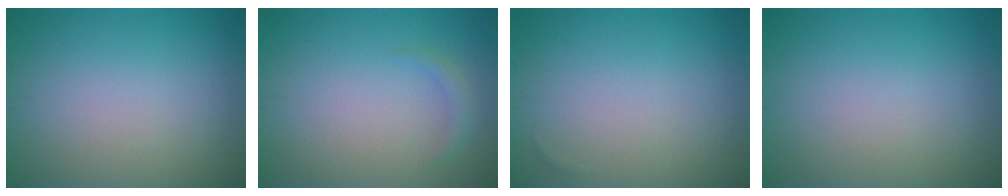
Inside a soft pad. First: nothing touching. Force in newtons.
{"total": 1.1, "press": 1.1, "slide": 0.0}
{"total": 0.0}
{"total": 0.0}